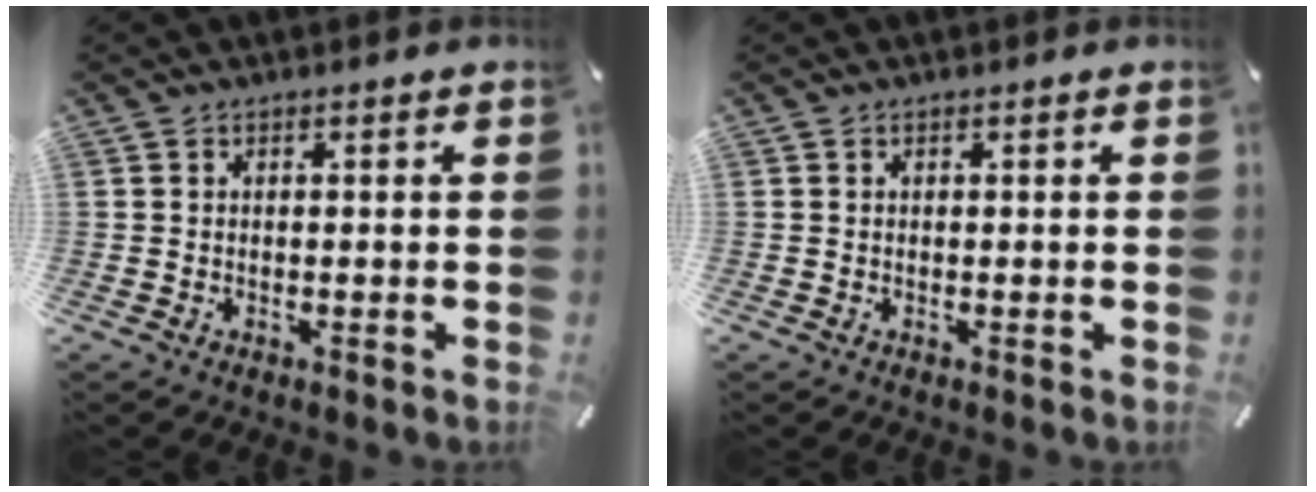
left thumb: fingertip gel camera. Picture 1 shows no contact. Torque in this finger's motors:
{"motor_torque": [0.09, 0.05, -0.08, -0.01, -0.01]}